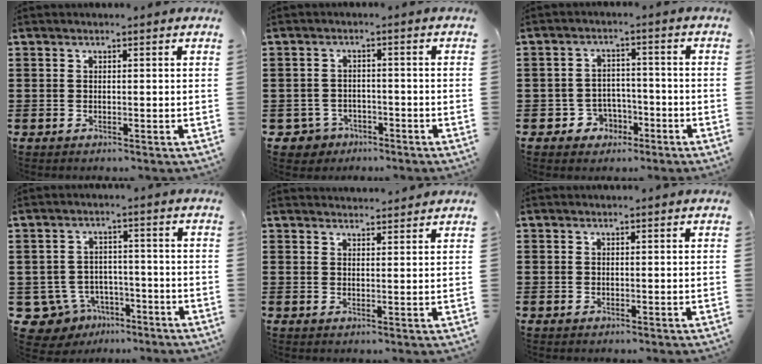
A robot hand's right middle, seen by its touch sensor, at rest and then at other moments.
{"total": 2.9, "force": [-2.4, 1.6, 0.2], "torque": [-0.021, -0.001, -0.055]}
{"total": 4.1, "force": [-2.5, 3.2, 0.8], "torque": [-0.024, 0.011, -0.052]}
{"total": 6.3, "force": [-4.4, 4.3, 1.5], "torque": [-0.060, 0.012, -0.089]}
{"total": 2.0, "force": [1.9, 0.2, 0.0], "torque": [-0.005, 0.003, 0.038]}
{"total": 0.8, "force": [-0.2, 0.7, 0.0], "torque": [0.000, 0.006, -0.007]}